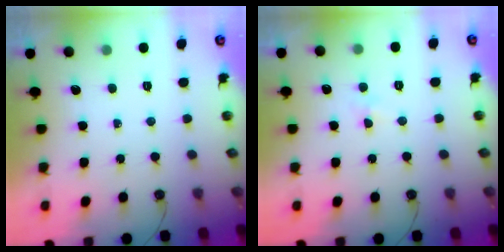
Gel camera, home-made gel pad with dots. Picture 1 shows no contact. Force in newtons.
{"total": 2.9, "press": 2.8, "slide": 0.6}